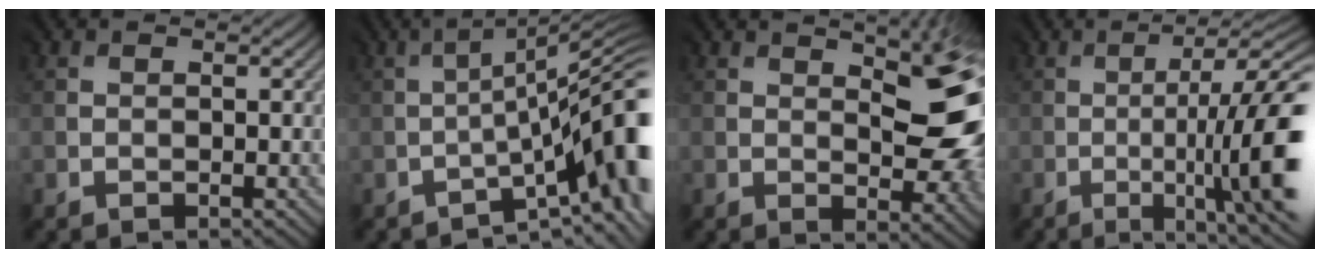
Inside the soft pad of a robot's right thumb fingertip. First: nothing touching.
{"total": 11.8, "force": [-4.4, 2.9, 10.6], "torque": [-0.124, 0.012, -0.063]}
{"total": 11.6, "force": [1.5, 5.2, 10.3], "torque": [-0.110, 0.007, 0.019]}
{"total": 14.7, "force": [-3.3, 4.1, 13.7], "torque": [-0.185, -0.010, -0.033]}